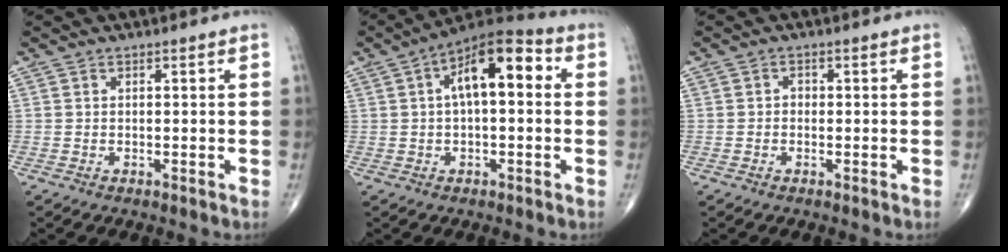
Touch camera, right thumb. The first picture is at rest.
{"total": 12.7, "force": [2.4, 5.6, 11.2], "torque": [-0.166, 0.036, 0.027]}
{"total": 1.0, "force": [-0.2, 0.8, 0.6], "torque": [-0.002, 0.004, -0.007]}